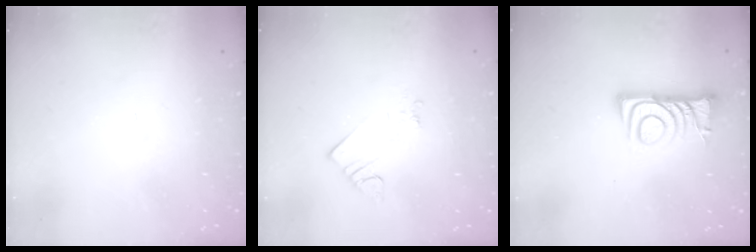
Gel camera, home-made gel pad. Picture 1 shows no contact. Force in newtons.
{"total": 2.1, "press": 2.0, "slide": 0.5}
{"total": 7.6, "press": 7.6, "slide": 0.7}